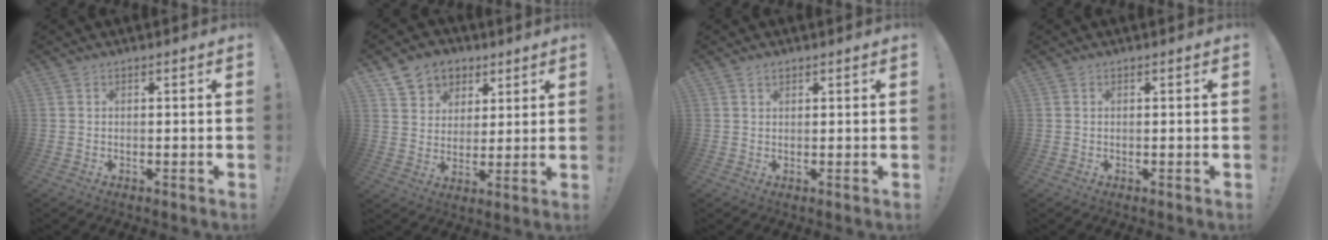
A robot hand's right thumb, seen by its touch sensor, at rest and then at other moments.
{"total": 9.7, "force": [5.2, 7.9, 2.2], "torque": [-0.033, -0.031, 0.106]}
{"total": 1.2, "force": [0.9, 0.7, 0.4], "torque": [-0.006, 0.000, 0.016]}
{"total": 0.0}